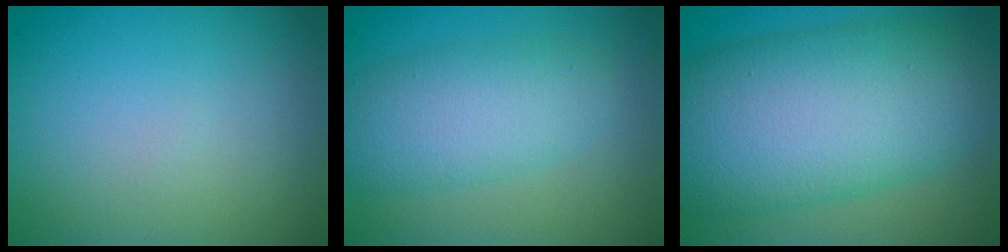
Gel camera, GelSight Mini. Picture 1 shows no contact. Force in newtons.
{"total": 5.2, "press": 5.2, "slide": 0.1}
{"total": 12.7, "press": 12.7, "slide": 0.3}